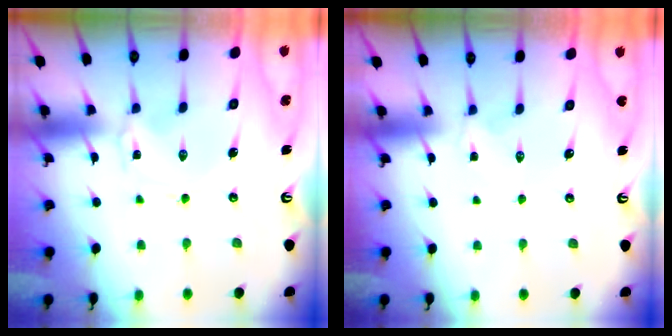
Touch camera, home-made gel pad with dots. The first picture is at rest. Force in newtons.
{"total": 1.5, "press": 1.4, "slide": 0.6}